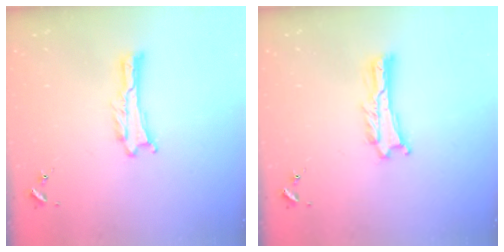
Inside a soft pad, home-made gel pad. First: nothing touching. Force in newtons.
{"total": 1.0, "press": 1.0, "slide": 0.2}